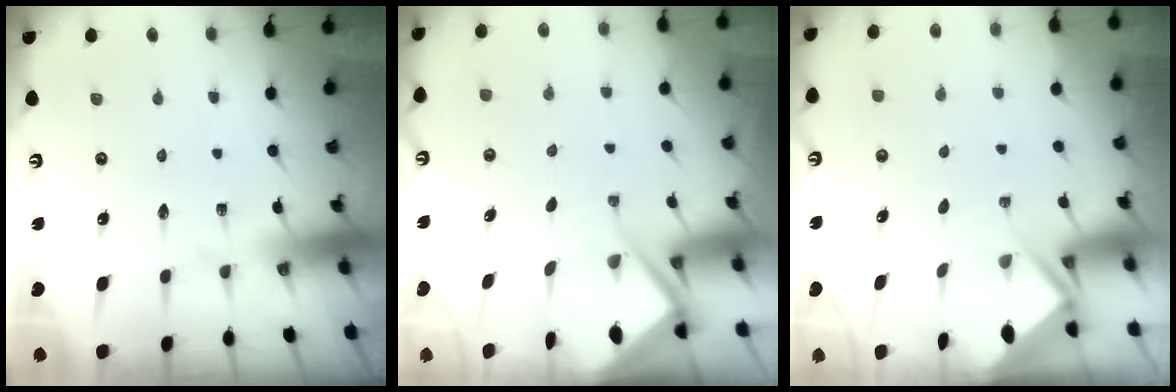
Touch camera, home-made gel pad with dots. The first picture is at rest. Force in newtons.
{"total": 6.2, "press": 6.2, "slide": 0.6}
{"total": 2.5, "press": 2.5, "slide": 0.2}